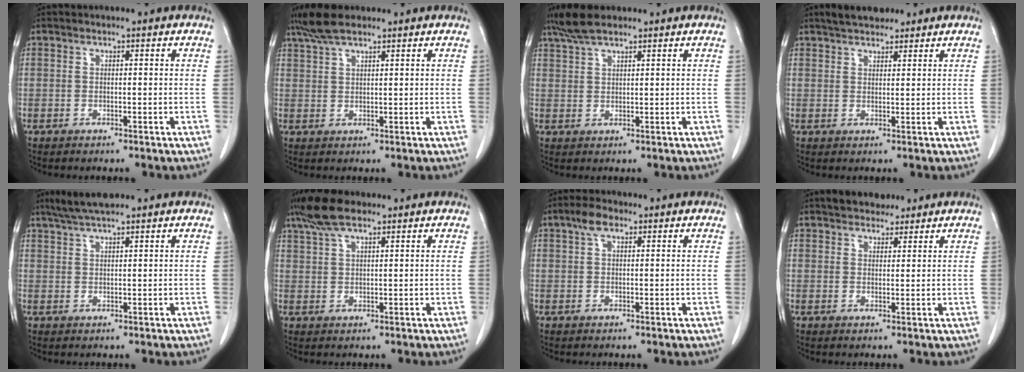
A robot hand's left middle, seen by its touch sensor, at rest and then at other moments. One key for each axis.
{"total": 5.3, "fx": 4.2, "fy": 1.1, "fz": 3.0, "tx": -0.070, "ty": 0.015, "tz": 0.083}
{"total": 4.8, "fx": 3.9, "fy": 0.8, "fz": 2.7, "tx": -0.063, "ty": 0.014, "tz": 0.079}
{"total": 5.0, "fx": 4.1, "fy": 1.8, "fz": 2.1, "tx": -0.039, "ty": 0.018, "tz": 0.072}
{"total": 4.9, "fx": 4.0, "fy": 0.3, "fz": 2.7, "tx": -0.057, "ty": 0.015, "tz": 0.076}
{"total": 6.5, "fx": 4.9, "fy": 1.6, "fz": 4.0, "tx": -0.089, "ty": 0.017, "tz": 0.094}
{"total": 2.9, "fx": 1.6, "fy": 1.2, "fz": 2.0, "tx": -0.045, "ty": 0.011, "tz": 0.032}
{"total": 5.1, "fx": 4.2, "fy": 2.1, "fz": 2.0, "tx": -0.030, "ty": 0.016, "tz": 0.073}